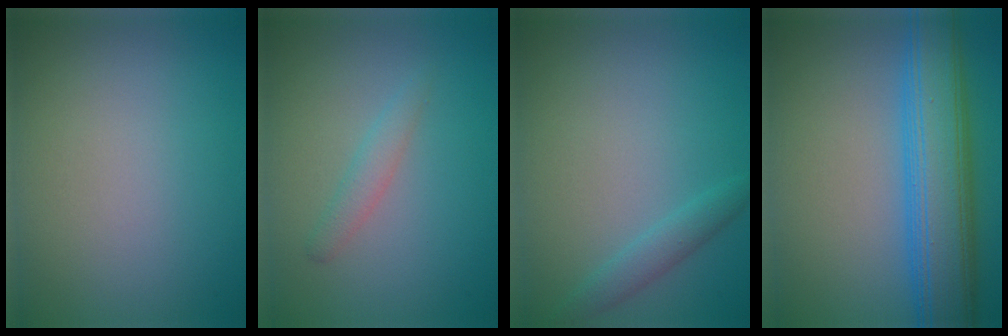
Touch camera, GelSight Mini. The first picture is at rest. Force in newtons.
{"total": 1.4, "press": 1.4, "slide": 0.1}
{"total": 1.8, "press": 1.8, "slide": 0.2}
{"total": 8.6, "press": 8.5, "slide": 0.4}